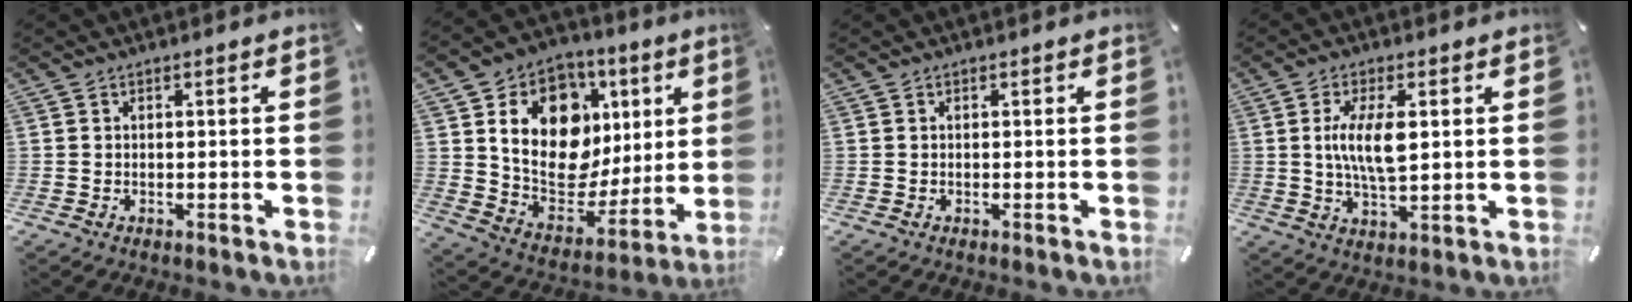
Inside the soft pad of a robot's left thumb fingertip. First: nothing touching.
{"total": 19.6, "force": [6.3, 14.3, 11.8], "torque": [-0.207, -0.034, 0.115]}
{"total": 0.0}
{"total": 8.9, "force": [1.5, 3.4, 8.1], "torque": [-0.170, -0.003, 0.018]}